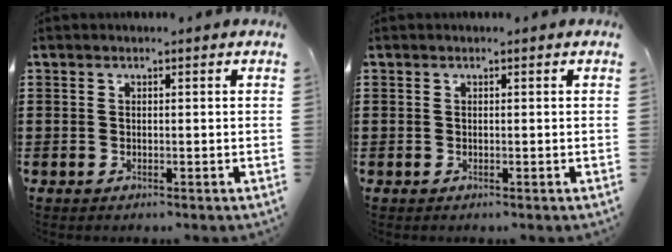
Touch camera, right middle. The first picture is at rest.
{"total": 0.0}